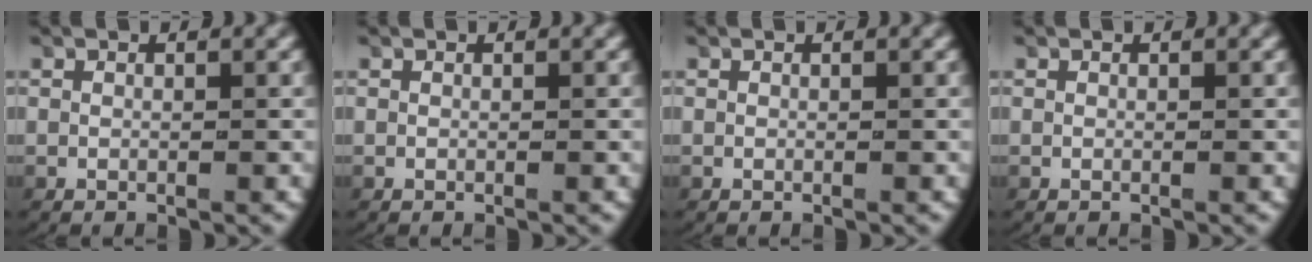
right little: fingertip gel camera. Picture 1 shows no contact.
{"total": 0.0}
{"total": 0.0}
{"total": 0.0}